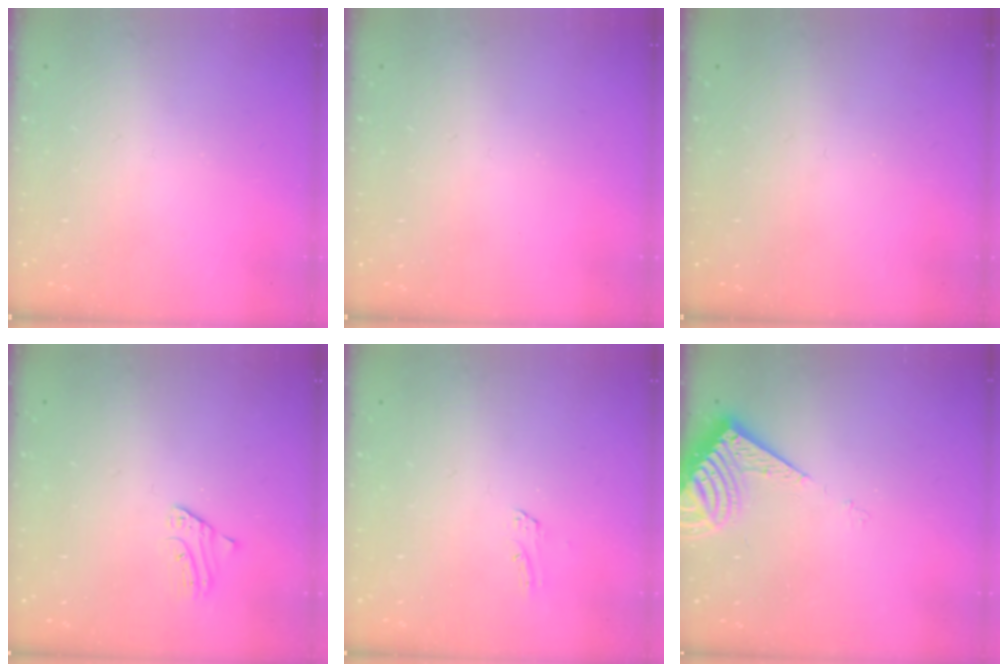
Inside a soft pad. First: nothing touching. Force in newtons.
{"total": 0.0}
{"total": 0.0}
{"total": 2.2, "press": 2.2, "slide": 0.2}
{"total": 1.5, "press": 1.4, "slide": 0.1}
{"total": 7.5, "press": 7.4, "slide": 0.9}